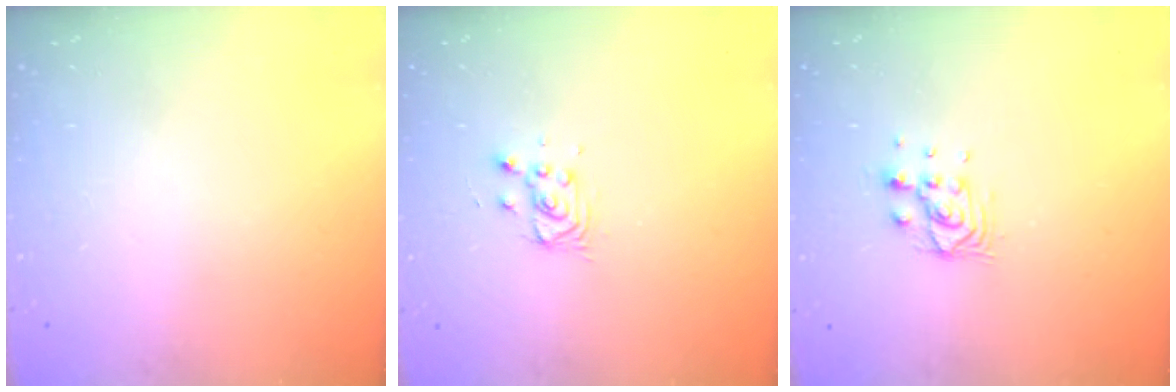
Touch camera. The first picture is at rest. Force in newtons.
{"total": 3.1, "press": 3.1, "slide": 0.3}
{"total": 6.9, "press": 6.9, "slide": 0.4}